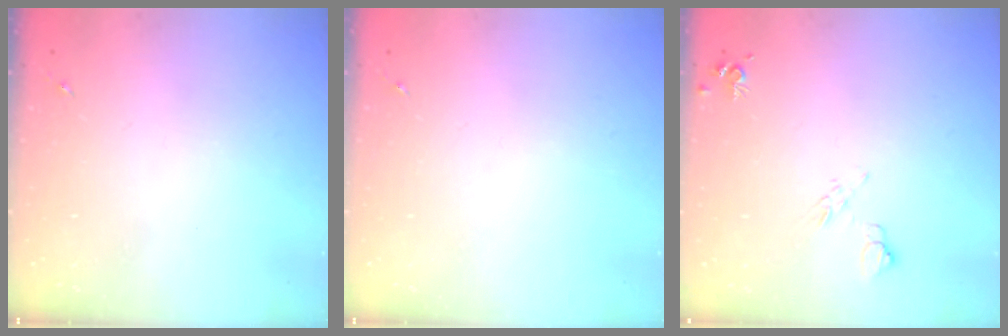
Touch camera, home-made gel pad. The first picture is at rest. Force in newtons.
{"total": 0.0}
{"total": 6.4, "press": 6.3, "slide": 1.1}